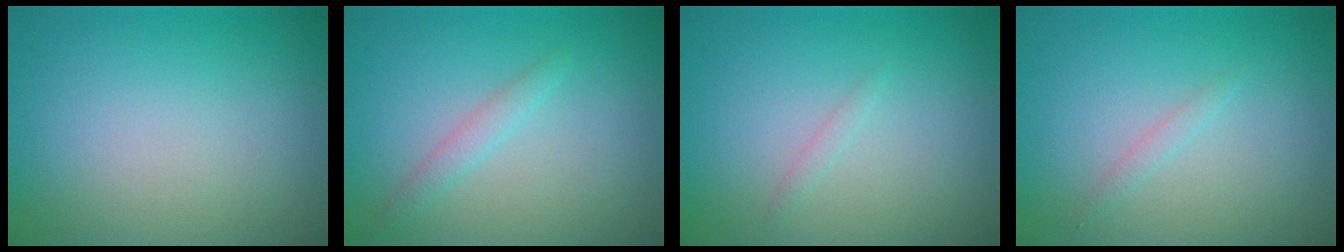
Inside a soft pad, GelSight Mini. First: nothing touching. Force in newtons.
{"total": 1.5, "press": 1.5, "slide": 0.1}
{"total": 0.6, "press": 0.6, "slide": 0.0}
{"total": 0.7, "press": 0.7, "slide": 0.0}